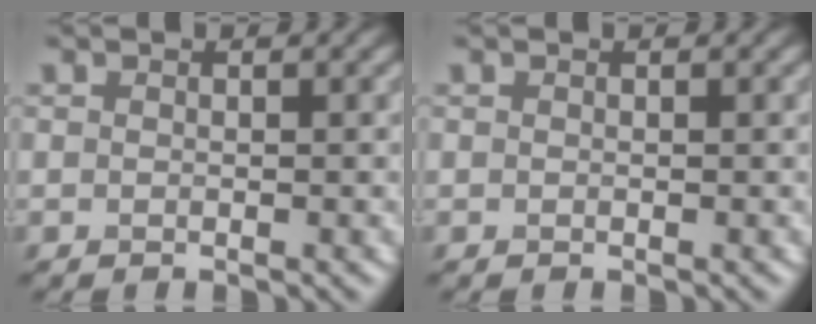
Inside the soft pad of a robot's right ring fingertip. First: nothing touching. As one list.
[{"total": 0.0}]